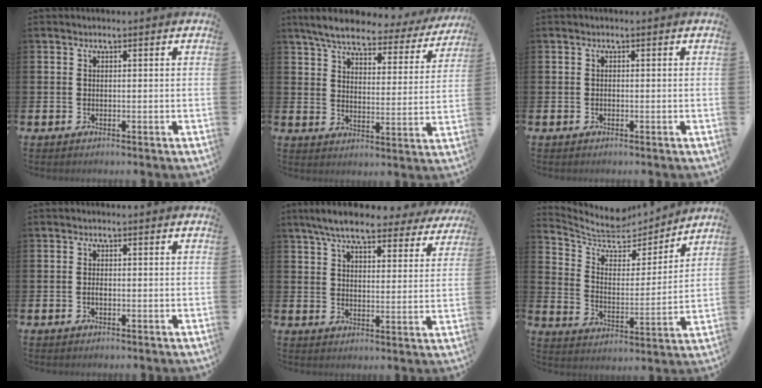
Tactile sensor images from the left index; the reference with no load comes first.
{"total": 6.0, "force": [5.3, 1.2, 2.6], "torque": [-0.077, -0.030, 0.086]}
{"total": 0.0}
{"total": 0.8, "force": [-0.2, 0.4, 0.7], "torque": [-0.011, 0.000, -0.005]}
{"total": 8.3, "force": [7.5, 1.6, 3.2], "torque": [-0.074, -0.033, 0.132]}
{"total": 7.2, "force": [6.4, 2.8, 1.8], "torque": [-0.069, -0.054, 0.107]}